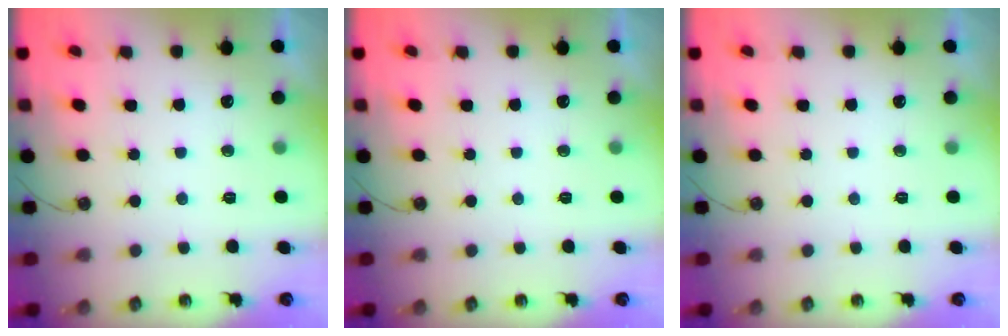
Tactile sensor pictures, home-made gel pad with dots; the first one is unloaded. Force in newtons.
{"total": 0.0}
{"total": 0.0}